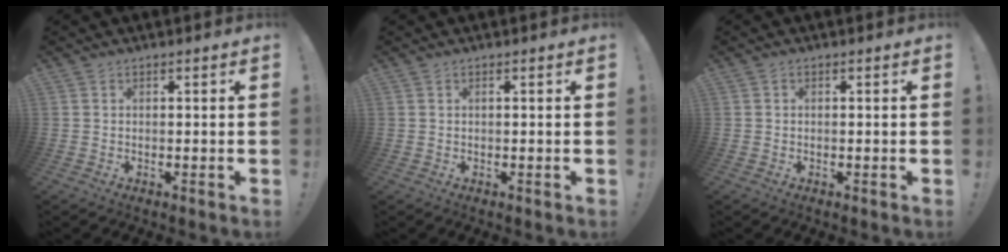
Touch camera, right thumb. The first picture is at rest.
{"total": 0.5, "force": [0.0, -0.2, 0.5], "torque": [-0.003, -0.004, -0.003]}
{"total": 0.0}